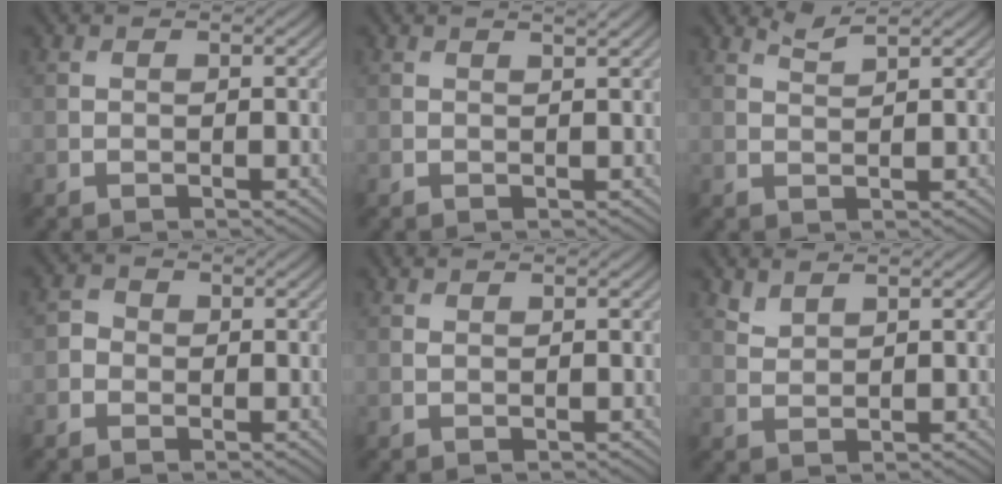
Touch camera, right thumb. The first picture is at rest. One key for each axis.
{"total": 1.0, "fx": 0.9, "fy": 0.1, "fz": 0.6, "tx": -0.014, "ty": -0.002, "tz": 0.008}
{"total": 1.6, "fx": 1.4, "fy": 0.1, "fz": 0.7, "tx": -0.021, "ty": 0.004, "tz": 0.029}
{"total": 1.6, "fx": -0.5, "fy": 1.5, "fz": 0.5, "tx": -0.008, "ty": -0.001, "tz": -0.015}
{"total": 0.5, "fx": 0.5, "fy": 0.1, "fz": 0.2, "tx": -0.008, "ty": 0.002, "tz": 0.011}
{"total": 1.8, "fx": 1.6, "fy": 0.4, "fz": 0.6, "tx": -0.021, "ty": -0.001, "tz": 0.041}